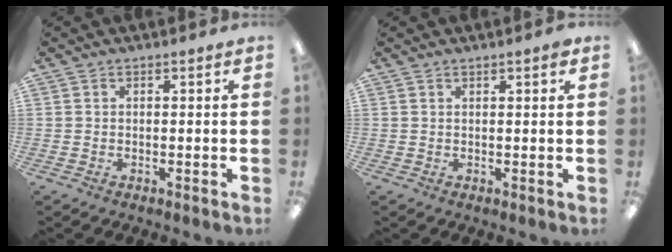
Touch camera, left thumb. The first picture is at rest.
{"total": 1.2, "force": [0.9, 0.2, 0.8], "torque": [-0.017, 0.003, 0.015]}